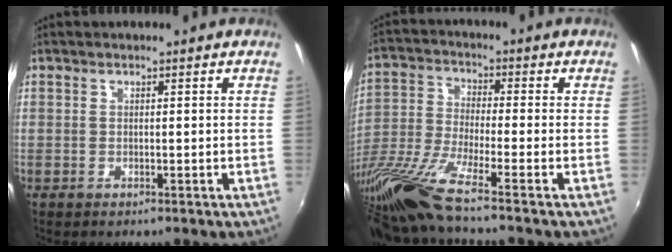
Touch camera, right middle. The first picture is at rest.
{"total": 13.1, "force": [-10.4, -1.1, 7.9], "torque": [-0.161, -0.043, -0.202]}